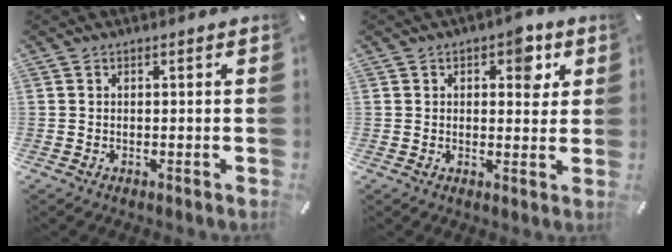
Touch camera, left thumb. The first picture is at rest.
{"total": 6.5, "force": [2.6, 3.9, 4.5], "torque": [-0.041, -0.010, 0.034]}